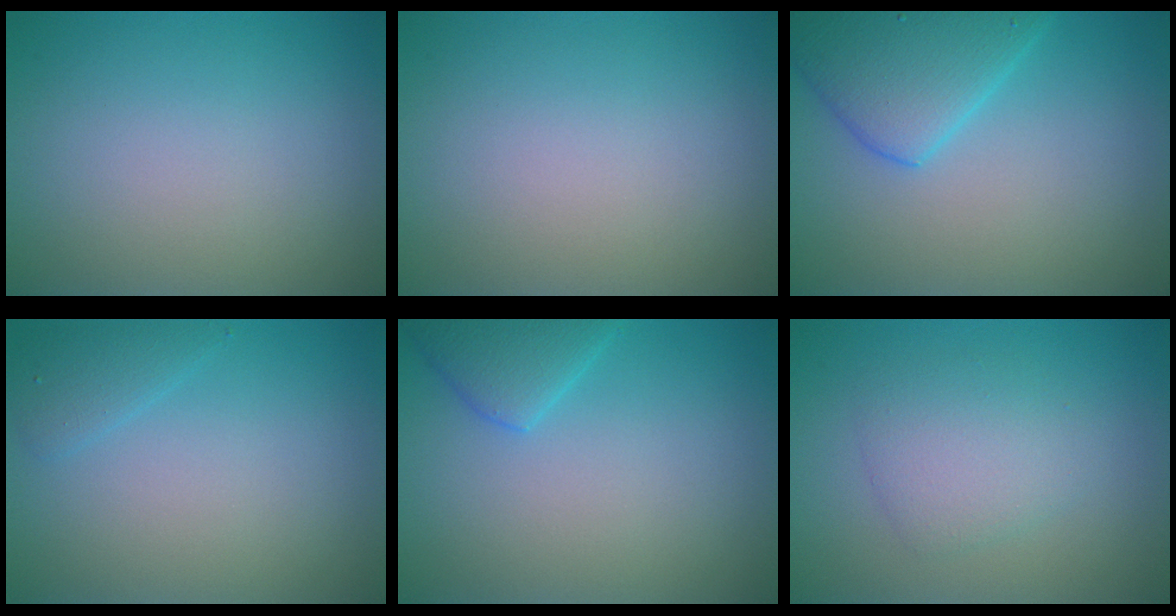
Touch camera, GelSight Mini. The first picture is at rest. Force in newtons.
{"total": 0.0}
{"total": 5.2, "press": 5.2, "slide": 0.2}
{"total": 1.4, "press": 1.4, "slide": 0.1}
{"total": 2.8, "press": 2.8, "slide": 0.3}
{"total": 2.9, "press": 2.9, "slide": 0.1}